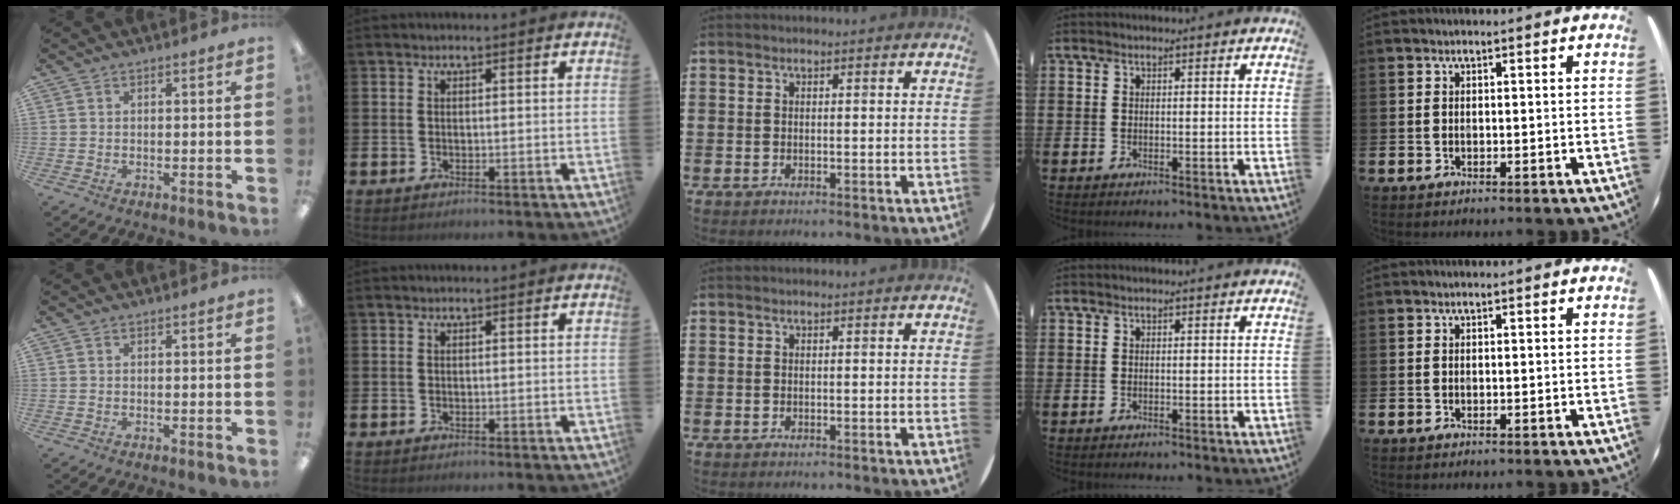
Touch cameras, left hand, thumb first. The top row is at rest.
{}